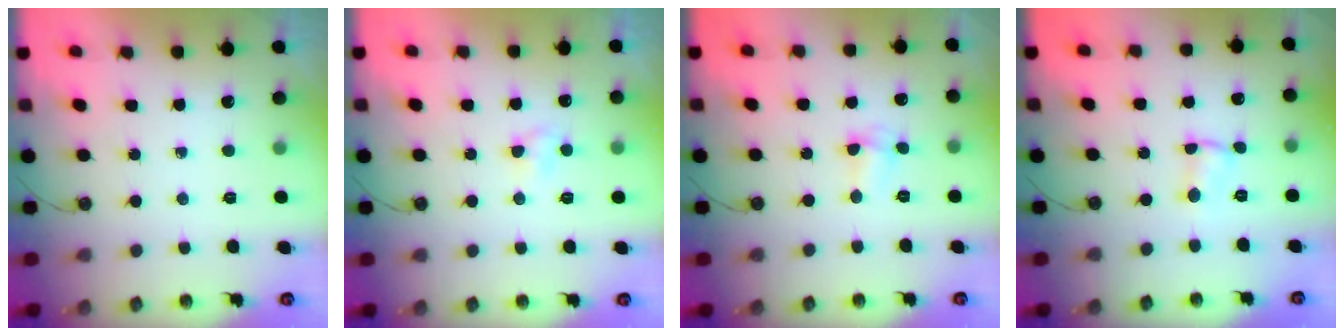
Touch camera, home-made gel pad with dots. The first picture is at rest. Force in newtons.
{"total": 3.2, "press": 3.1, "slide": 0.5}
{"total": 3.4, "press": 3.3, "slide": 0.8}
{"total": 1.7, "press": 1.6, "slide": 0.5}